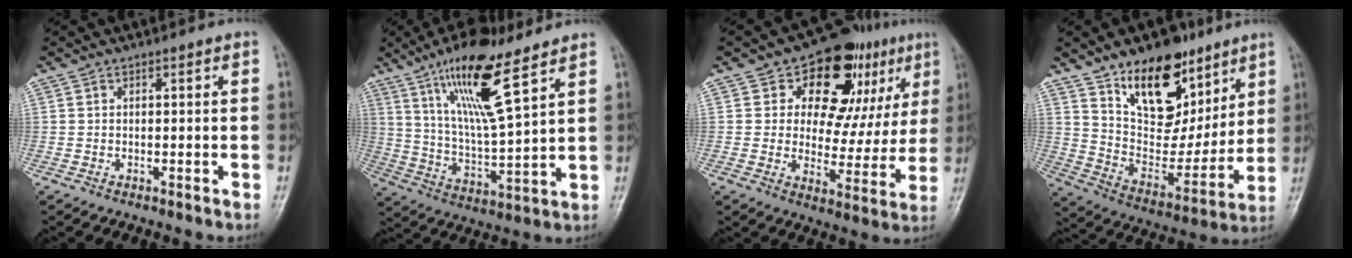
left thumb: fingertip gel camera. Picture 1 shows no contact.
{"total": 16.2, "force": [9.6, 3.6, 12.5], "torque": [-0.220, -0.046, 0.186]}
{"total": 19.2, "force": [8.6, 11.2, 12.9], "torque": [-0.104, -0.014, 0.118]}
{"total": 20.0, "force": [12.2, 11.3, 11.1], "torque": [-0.115, -0.066, 0.216]}